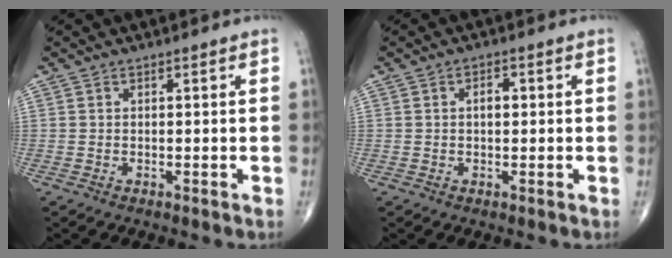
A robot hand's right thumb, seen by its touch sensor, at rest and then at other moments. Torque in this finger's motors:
{"motor_torque": [0.10, 1.06, 0.15, -0.06, 0.00]}